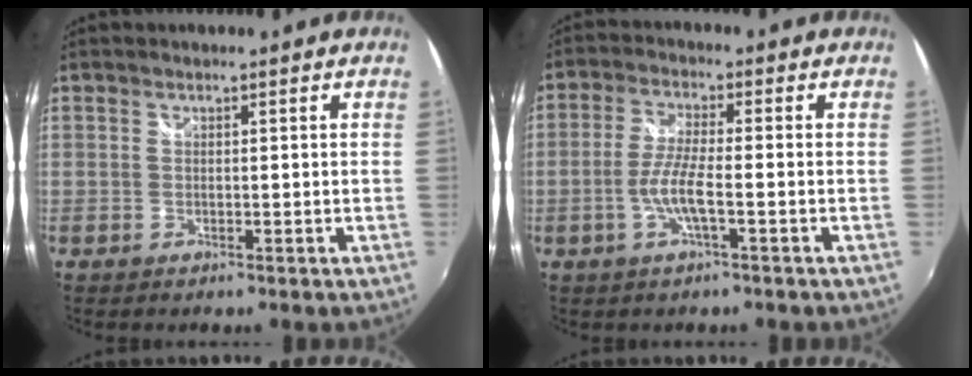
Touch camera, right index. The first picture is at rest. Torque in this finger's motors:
{"motor_torque": [0.86, -0.37, 0.46, 0.14]}